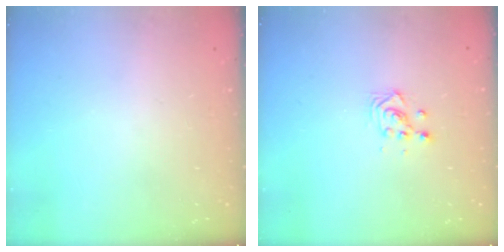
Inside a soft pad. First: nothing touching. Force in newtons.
{"total": 3.4, "press": 3.4, "slide": 0.2}